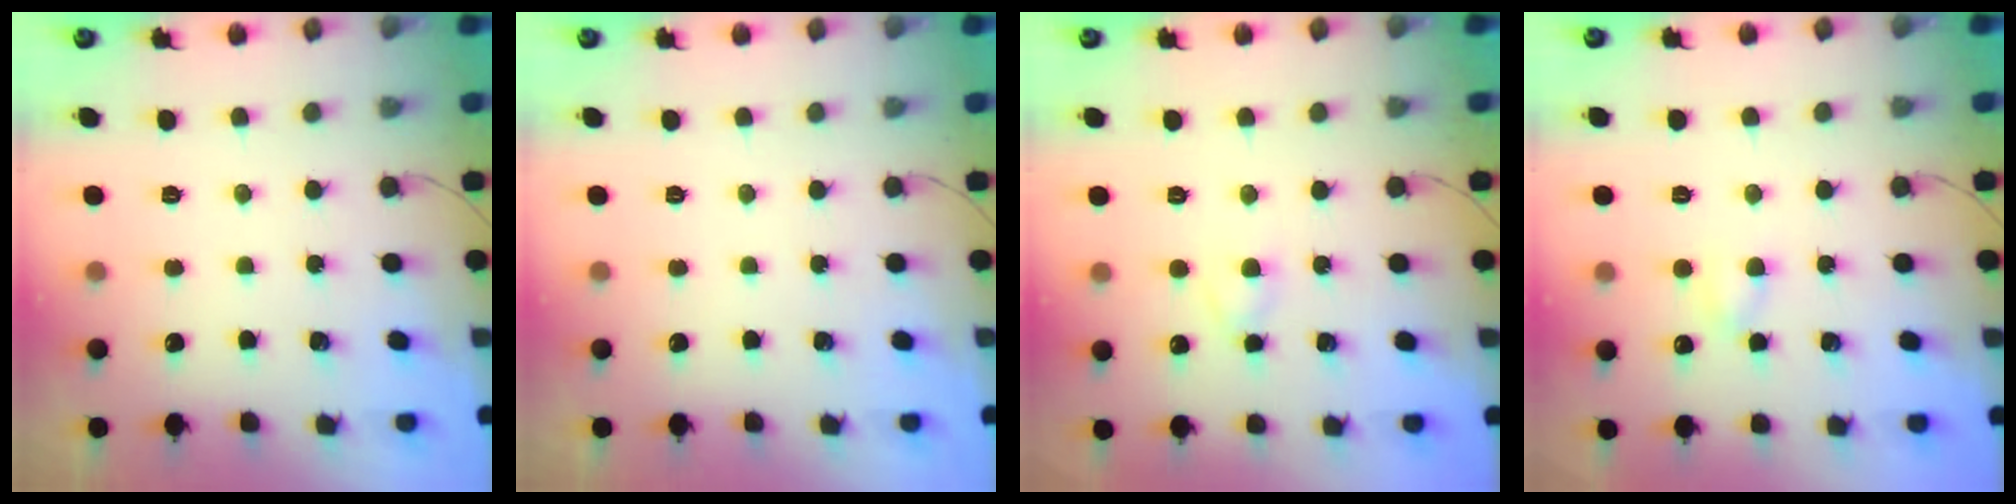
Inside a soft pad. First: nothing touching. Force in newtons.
{"total": 0.0}
{"total": 2.4, "press": 2.2, "slide": 1.0}
{"total": 3.0, "press": 2.8, "slide": 1.1}